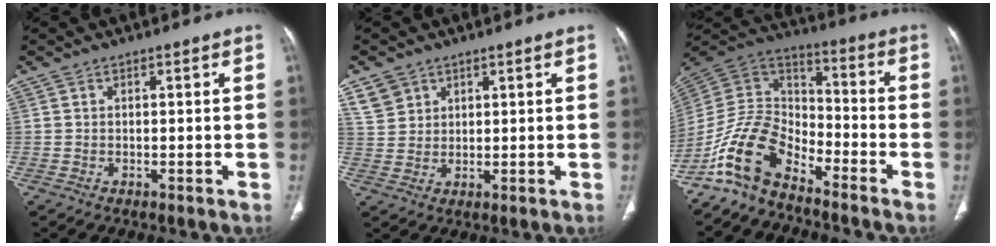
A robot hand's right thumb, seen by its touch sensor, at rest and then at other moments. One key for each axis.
{"total": 4.3, "fx": 2.6, "fy": 3.4, "fz": 0.8, "tx": -0.001, "ty": -0.011, "tz": 0.054}
{"total": 12.8, "fx": -9.2, "fy": 6.2, "fz": 6.3, "tx": -0.113, "ty": 0.086, "tz": -0.192}